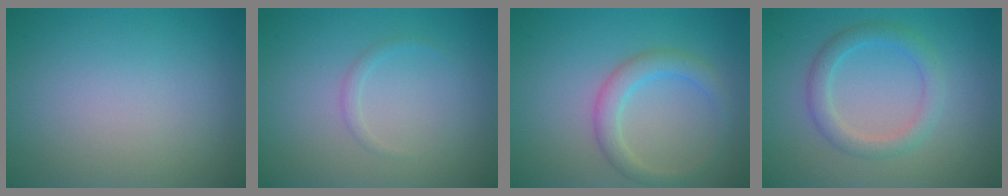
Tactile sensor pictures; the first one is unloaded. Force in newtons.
{"total": 0.8, "press": 0.8, "slide": 0.1}
{"total": 2.8, "press": 2.8, "slide": 0.1}
{"total": 2.7, "press": 2.7, "slide": 0.1}